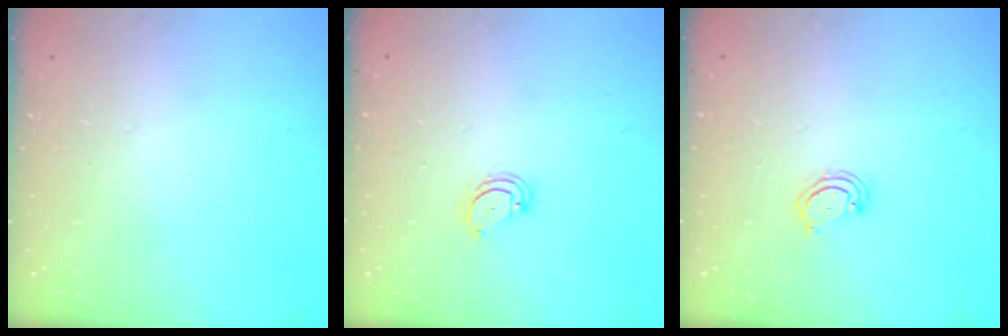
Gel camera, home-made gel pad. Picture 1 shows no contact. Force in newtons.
{"total": 2.3, "press": 2.3, "slide": 0.2}
{"total": 2.9, "press": 2.9, "slide": 0.3}